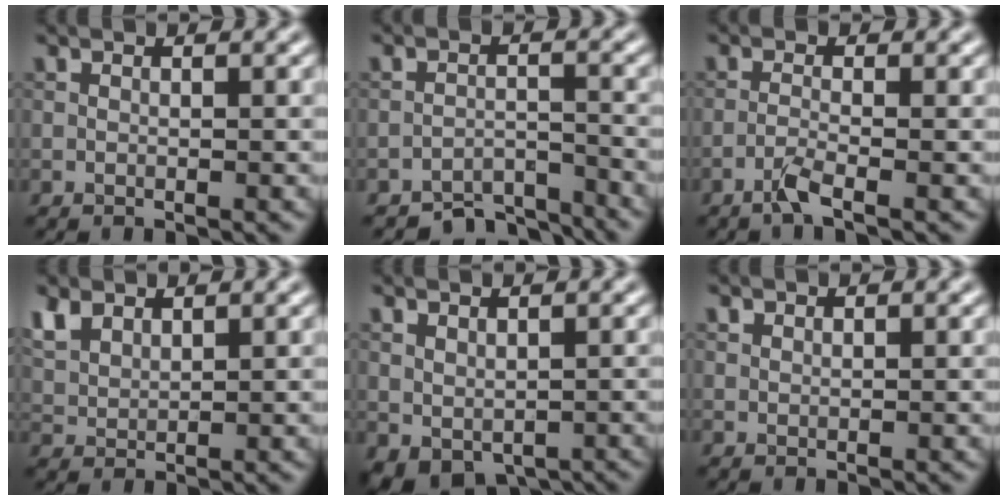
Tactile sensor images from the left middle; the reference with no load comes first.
{"total": 4.5, "force": [-4.2, 1.2, 0.9], "torque": [-0.011, -0.004, -0.072]}
{"total": 1.8, "force": [-1.2, 0.2, 1.3], "torque": [-0.030, 0.004, -0.033]}
{"total": 3.1, "force": [2.1, 1.8, 1.5], "torque": [-0.046, 0.005, 0.047]}
{"total": 3.6, "force": [-1.0, 2.3, 2.6], "torque": [-0.047, -0.013, -0.005]}
{"total": 0.6, "force": [0.5, 0.4, 0.1], "torque": [-0.001, 0.000, 0.013]}